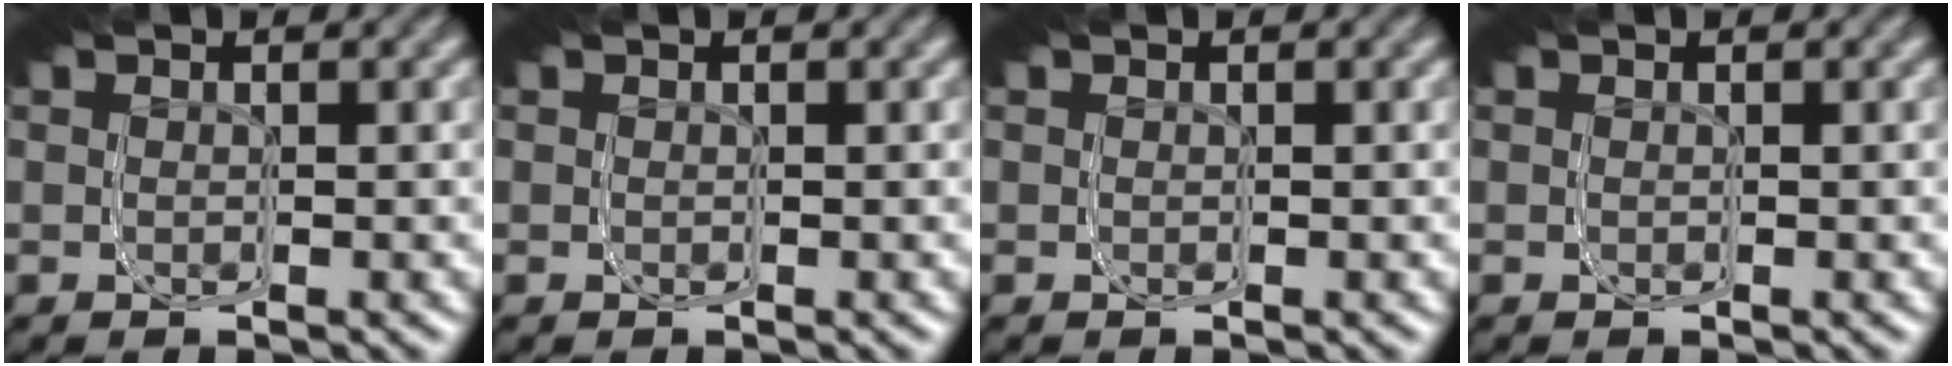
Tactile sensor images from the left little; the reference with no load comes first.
{"total": 0.0}
{"total": 0.0}
{"total": 0.0}